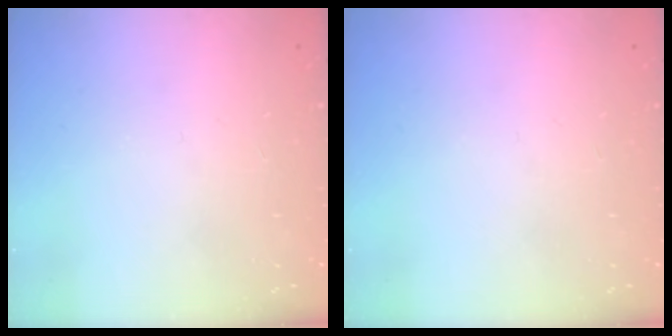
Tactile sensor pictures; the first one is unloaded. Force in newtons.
{"total": 0.0}